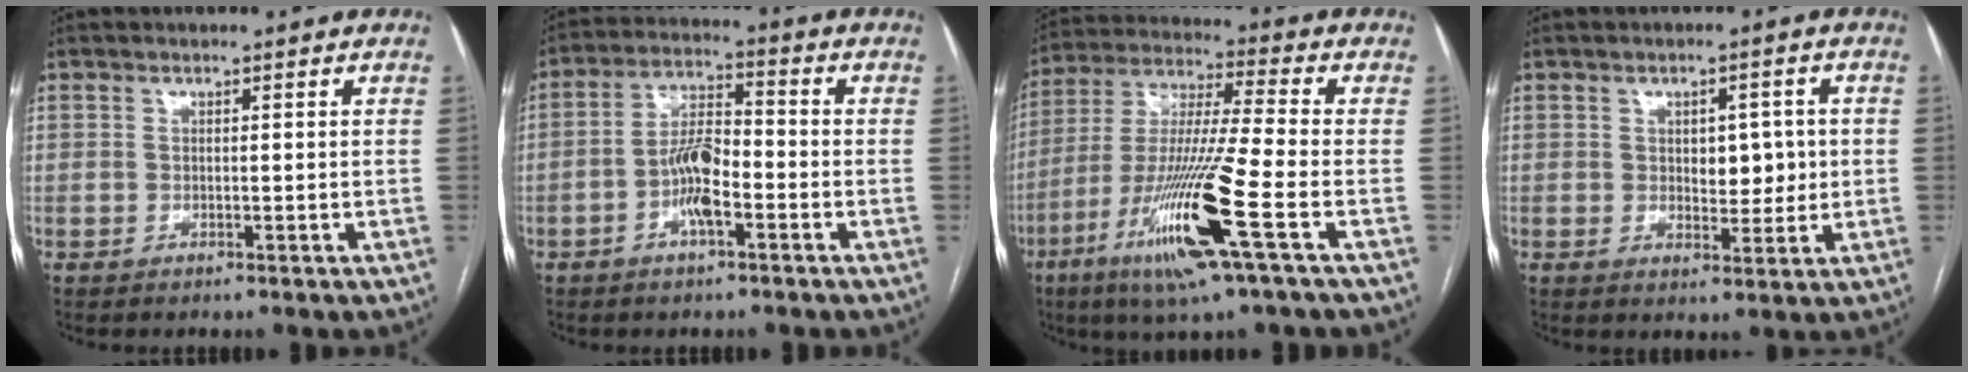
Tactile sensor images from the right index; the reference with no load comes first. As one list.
[{"total": 7.1, "force": [-2.6, 2.1, 6.3], "torque": [-0.128, 0.014, -0.049]}, {"total": 17.1, "force": [-7.1, -0.4, 15.5], "torque": [-0.325, -0.026, -0.134]}, {"total": 5.3, "force": [0.5, 2.8, 4.5], "torque": [-0.054, 0.003, 0.013]}]